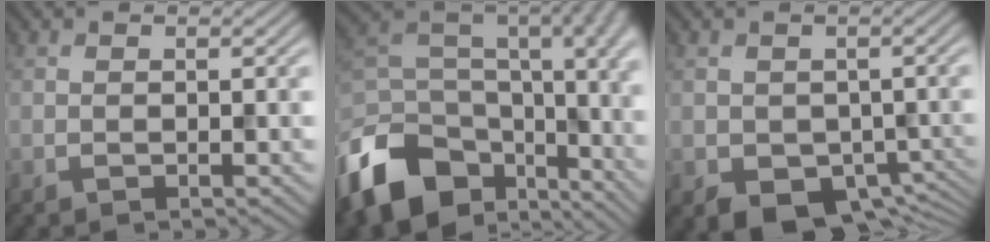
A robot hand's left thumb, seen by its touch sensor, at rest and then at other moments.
{"total": 15.7, "force": [-8.1, 9.7, 9.3], "torque": [-0.234, -0.037, -0.122]}
{"total": 5.2, "force": [-2.7, 3.7, 2.5], "torque": [-0.038, -0.031, -0.026]}